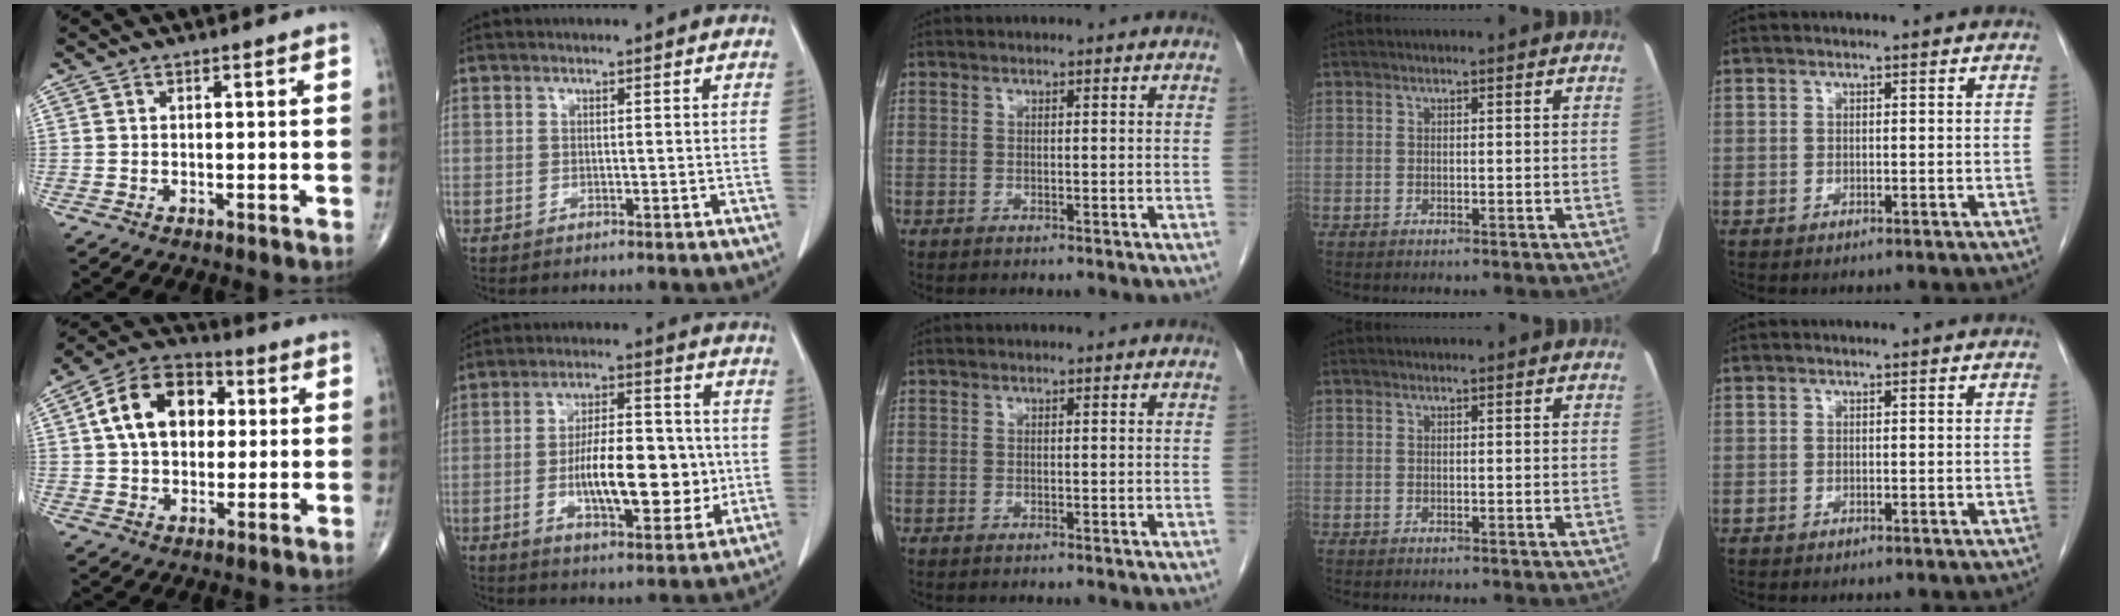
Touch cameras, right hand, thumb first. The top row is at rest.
{"thumb": {"total": 14.2, "force": [2.7, 9.9, 9.9], "torque": [-0.139, 0.018, 0.035]}, "index": {"total": 14.1, "force": [-1.6, 5.1, 13.1], "torque": [-0.217, 0.010, -0.021]}}